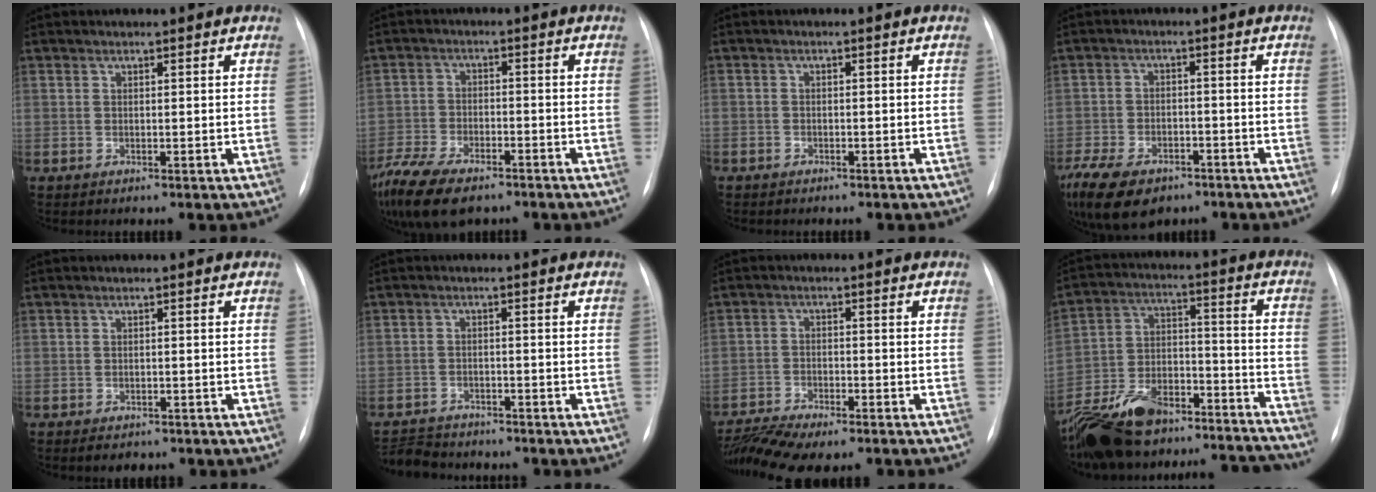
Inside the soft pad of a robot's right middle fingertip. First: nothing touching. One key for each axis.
{"total": 14.1, "fx": -10.2, "fy": 5.8, "fz": 7.8, "tx": -0.175, "ty": -0.020, "tz": -0.171}
{"total": 1.8, "fx": -1.4, "fy": 1.0, "fz": 0.5, "tx": -0.010, "ty": 0.003, "tz": -0.017}
{"total": 18.4, "fx": -11.8, "fy": 10.5, "fz": 9.5, "tx": -0.274, "ty": -0.030, "tz": -0.179}
{"total": 2.9, "fx": -2.3, "fy": 1.5, "fz": 0.9, "tx": -0.010, "ty": 0.000, "tz": -0.024}
{"total": 6.8, "fx": -6.5, "fy": 2.1, "fz": 0.7, "tx": -0.013, "ty": -0.003, "tz": -0.102}
{"total": 11.4, "fx": -10.0, "fy": 2.0, "fz": 5.1, "tx": -0.086, "ty": 0.002, "tz": -0.155}
{"total": 23.8, "fx": -21.3, "fy": 7.0, "fz": 7.8, "tx": -0.128, "ty": 0.037, "tz": -0.323}